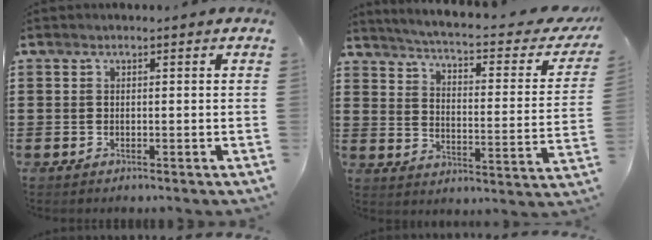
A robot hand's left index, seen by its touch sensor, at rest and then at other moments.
{"total": 3.7, "force": [2.9, -0.6, 2.3], "torque": [-0.061, -0.033, 0.039]}